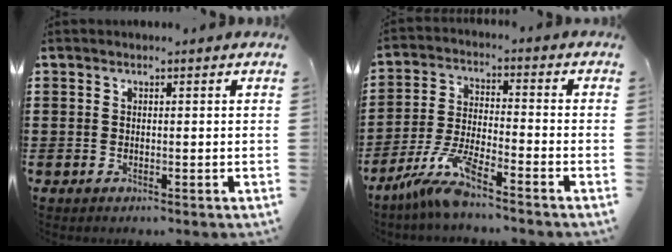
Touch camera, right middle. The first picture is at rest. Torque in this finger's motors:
{"motor_torque": [2.14, 0.00, 0.55, 0.21]}